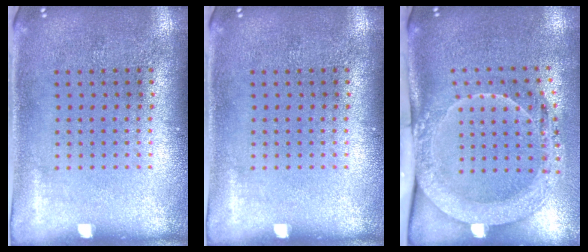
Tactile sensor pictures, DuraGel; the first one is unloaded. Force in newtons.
{"total": 0.0}
{"total": 2.1, "press": 2.0, "slide": 0.5}